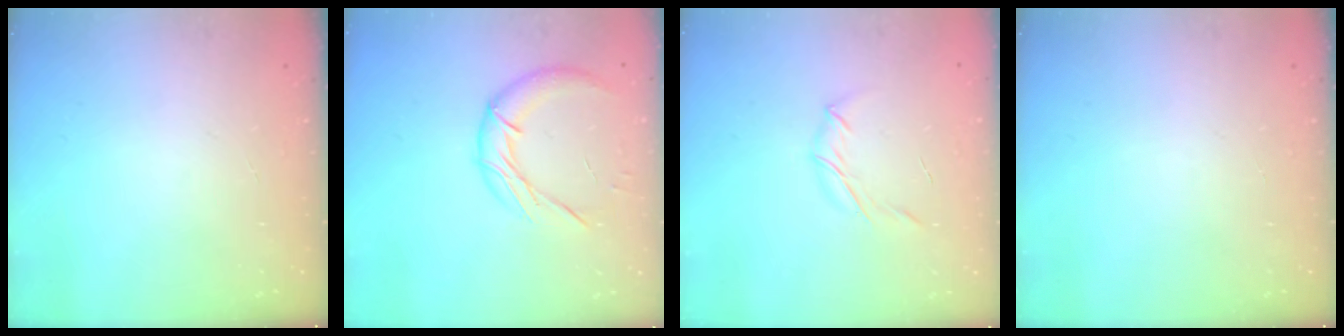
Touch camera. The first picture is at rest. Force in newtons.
{"total": 12.8, "press": 12.7, "slide": 1.5}
{"total": 4.1, "press": 3.9, "slide": 1.0}
{"total": 0.0}